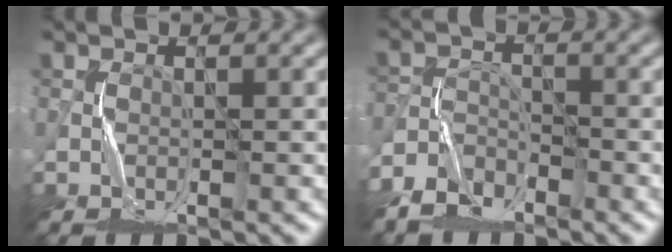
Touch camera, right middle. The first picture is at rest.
{"total": 3.7, "force": [-3.0, 1.9, 1.3], "torque": [-0.026, 0.000, -0.066]}